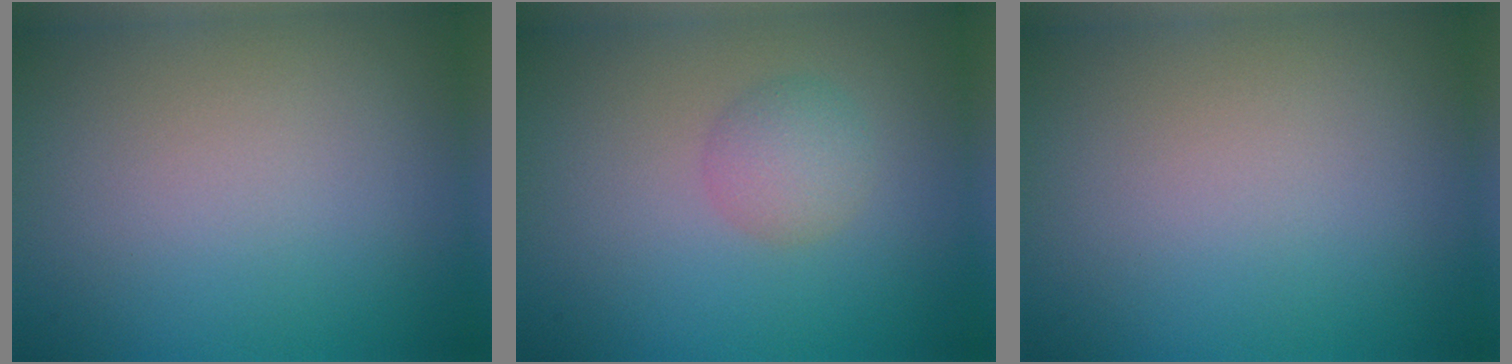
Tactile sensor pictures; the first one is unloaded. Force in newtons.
{"total": 2.2, "press": 2.2, "slide": 0.1}
{"total": 0.0}